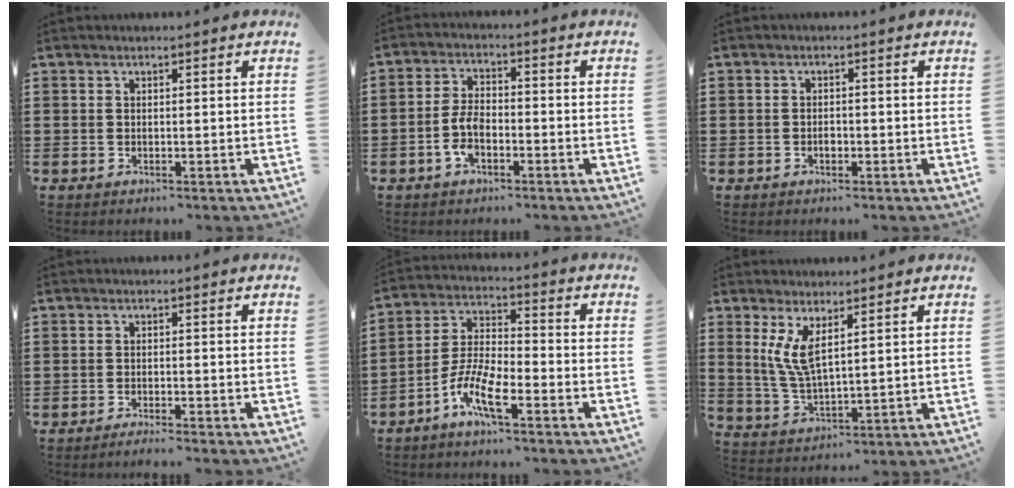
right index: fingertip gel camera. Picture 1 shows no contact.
{"total": 5.2, "force": [-2.1, 2.5, 4.1], "torque": [-0.100, -0.002, -0.045]}
{"total": 1.2, "force": [-0.5, 0.7, 0.8], "torque": [-0.019, -0.005, -0.007]}
{"total": 1.5, "force": [-1.4, -0.3, 0.3], "torque": [-0.006, 0.002, -0.028]}
{"total": 7.6, "force": [-4.8, 1.9, 5.7], "torque": [-0.143, -0.013, -0.096]}
{"total": 5.9, "force": [2.5, 2.0, 5.0], "torque": [-0.127, -0.009, 0.039]}